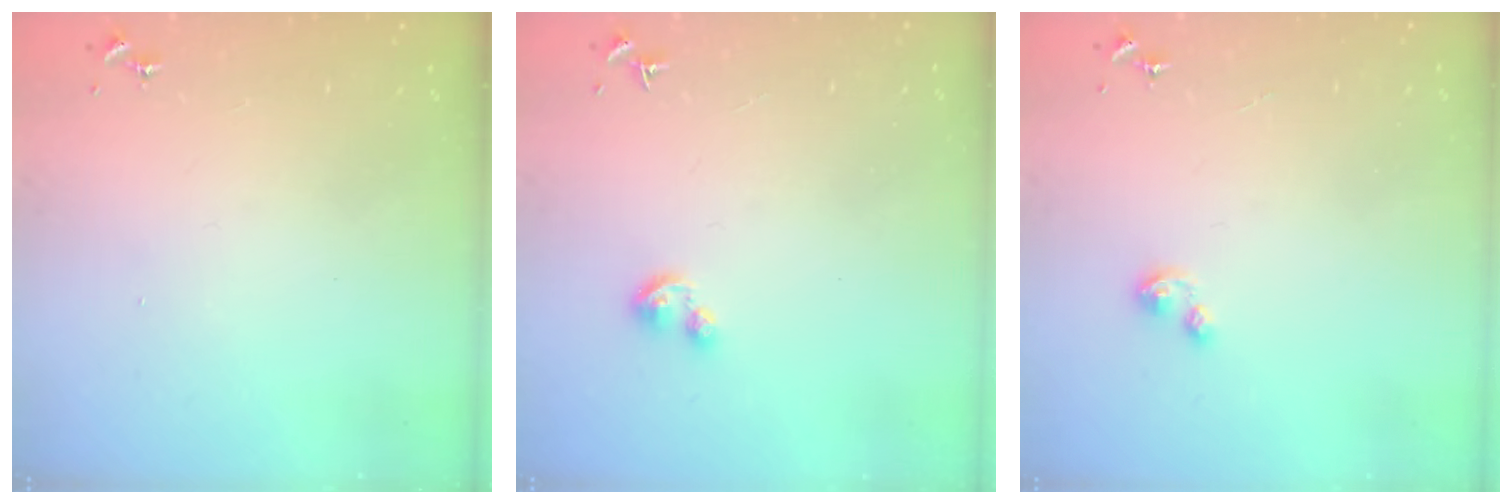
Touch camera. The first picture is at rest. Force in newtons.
{"total": 3.9, "press": 3.8, "slide": 0.4}
{"total": 2.6, "press": 2.6, "slide": 0.3}